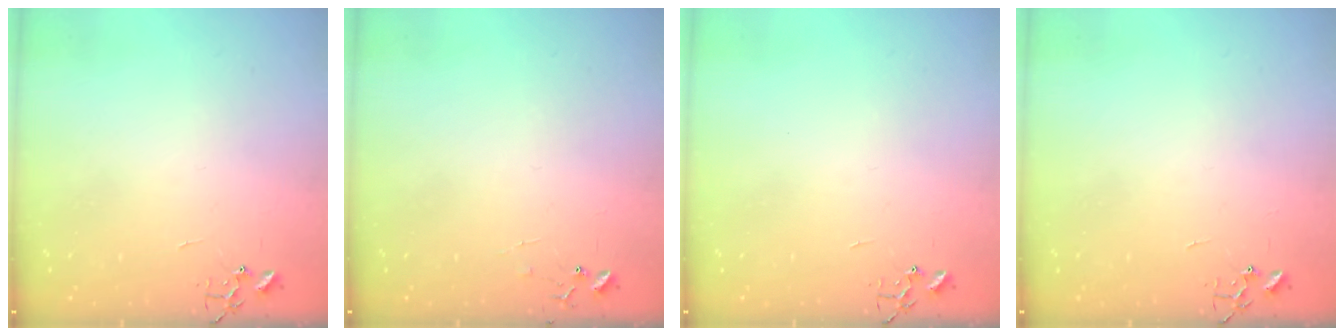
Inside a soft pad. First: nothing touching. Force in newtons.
{"total": 6.9, "press": 6.9, "slide": 0.4}
{"total": 0.0}
{"total": 0.0}